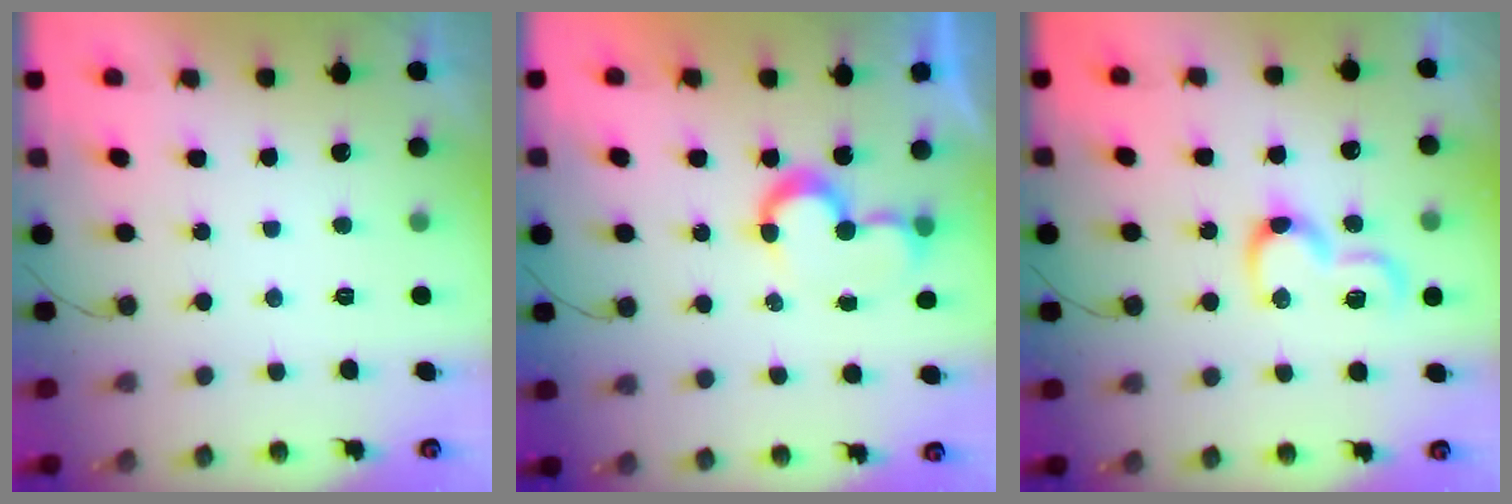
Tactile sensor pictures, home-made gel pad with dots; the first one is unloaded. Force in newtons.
{"total": 7.4, "press": 7.4, "slide": 0.4}
{"total": 9.6, "press": 9.6, "slide": 0.6}